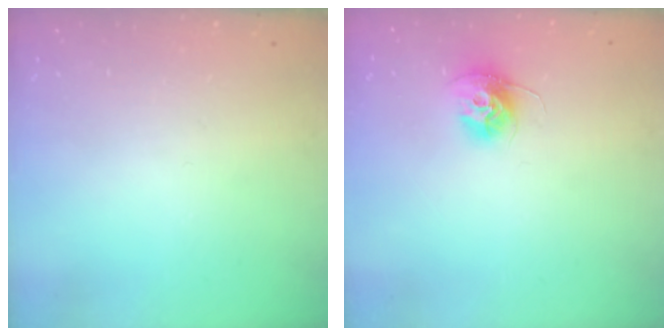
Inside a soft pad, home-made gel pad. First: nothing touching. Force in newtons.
{"total": 10.6, "press": 10.5, "slide": 0.7}